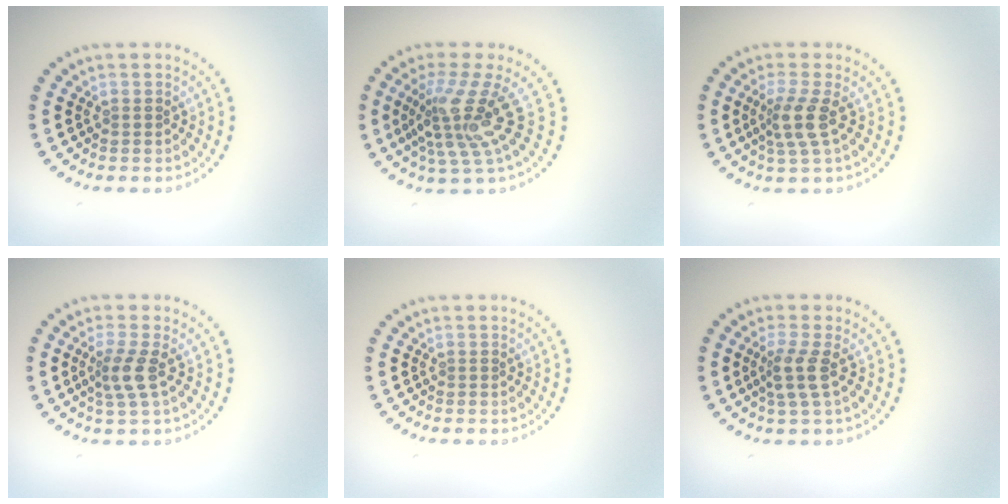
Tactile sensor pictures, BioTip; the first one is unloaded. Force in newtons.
{"total": 4.7, "press": 3.1, "slide": 3.6}
{"total": 2.8, "press": 2.2, "slide": 1.7}
{"total": 2.5, "press": 1.9, "slide": 1.5}
{"total": 0.0}
{"total": 2.4, "press": 1.8, "slide": 1.6}